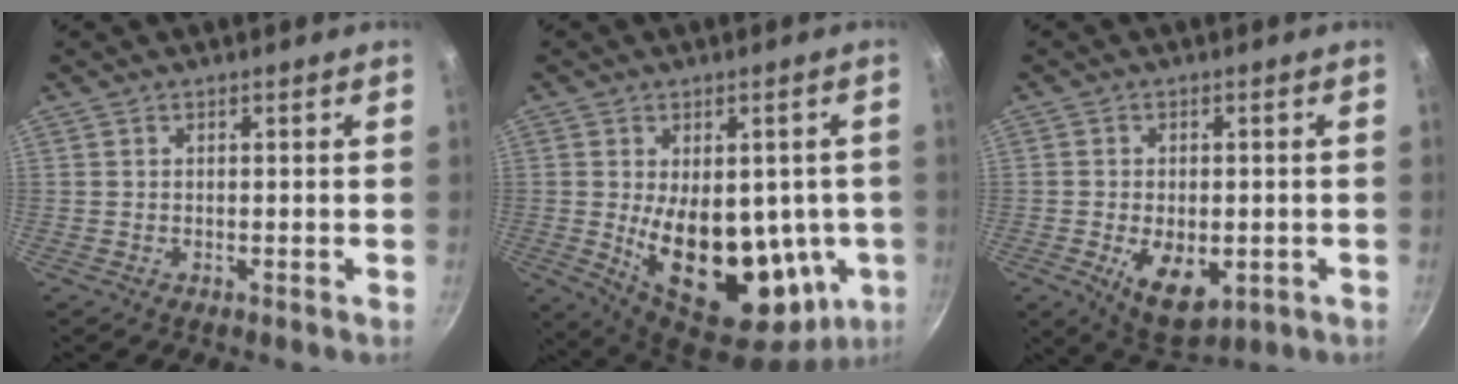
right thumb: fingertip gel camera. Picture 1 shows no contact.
{"total": 22.5, "force": [-2.2, 12.1, 18.8], "torque": [-0.238, -0.025, -0.006]}
{"total": 9.8, "force": [-2.5, 5.6, 7.6], "torque": [-0.101, -0.006, -0.024]}